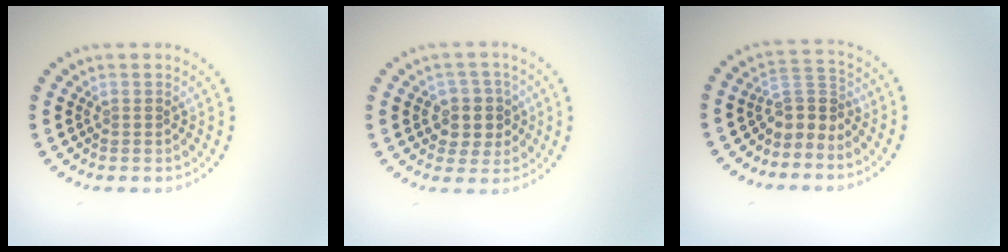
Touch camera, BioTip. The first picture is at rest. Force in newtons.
{"total": 3.2, "press": 3.0, "slide": 1.3}
{"total": 2.7, "press": 1.9, "slide": 2.0}